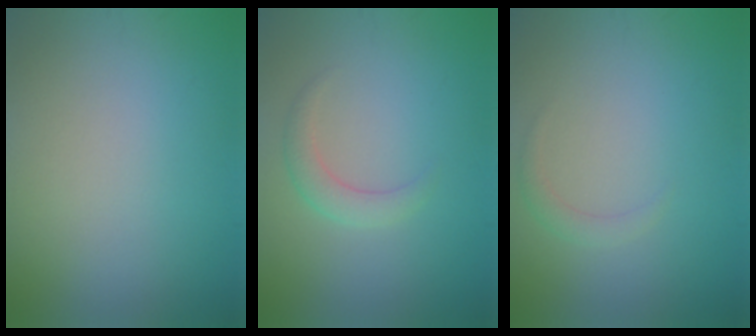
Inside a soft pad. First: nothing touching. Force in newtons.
{"total": 1.8, "press": 1.8, "slide": 0.0}
{"total": 1.0, "press": 1.0, "slide": 0.1}